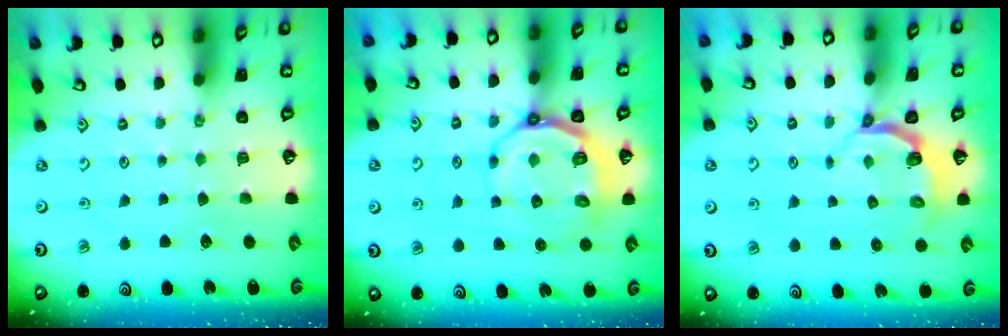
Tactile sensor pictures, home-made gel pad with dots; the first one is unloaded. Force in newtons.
{"total": 8.9, "press": 8.3, "slide": 3.4}
{"total": 3.9, "press": 3.0, "slide": 2.6}